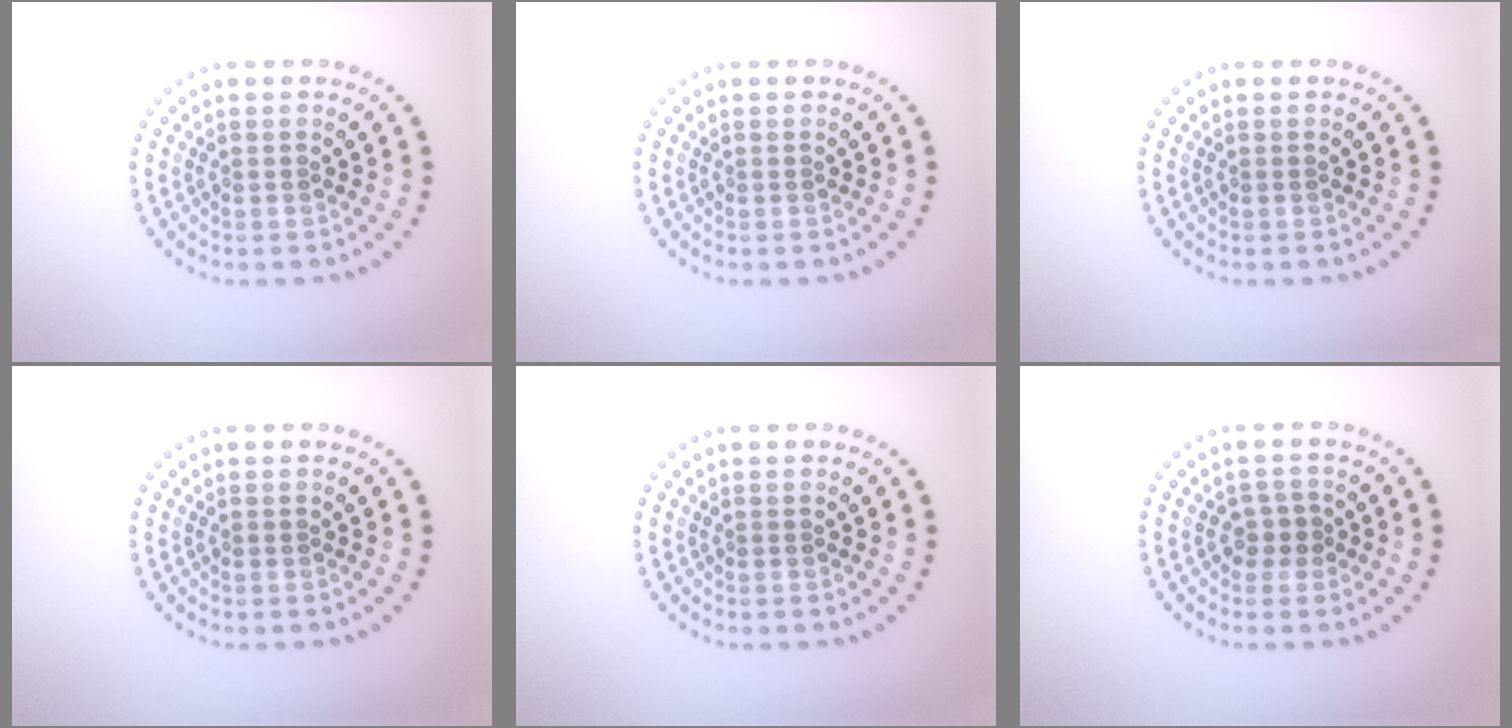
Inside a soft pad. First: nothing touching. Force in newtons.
{"total": 0.0}
{"total": 0.0}
{"total": 0.0}
{"total": 0.0}
{"total": 1.7, "press": 1.5, "slide": 0.9}